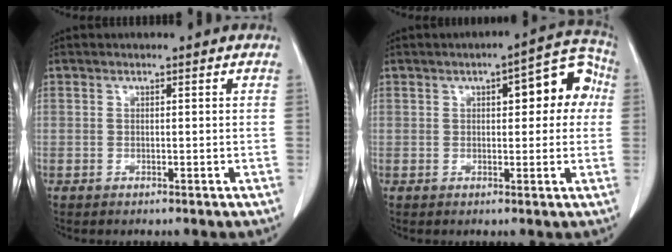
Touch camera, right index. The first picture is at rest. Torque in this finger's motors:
{"motor_torque": [0.18, 0.10, 0.15, 0.04]}